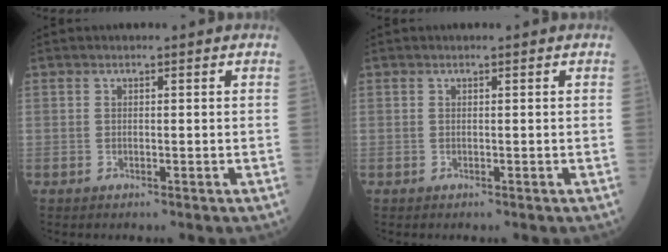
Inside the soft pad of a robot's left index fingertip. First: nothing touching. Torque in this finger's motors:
{"motor_torque": [0.00, 0.00, 0.00, 0.00]}